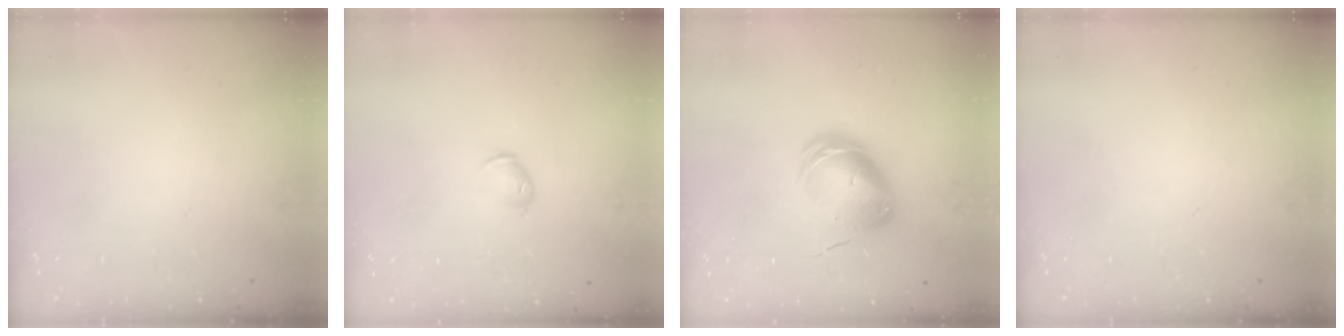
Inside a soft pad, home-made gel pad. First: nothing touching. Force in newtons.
{"total": 3.9, "press": 3.8, "slide": 0.7}
{"total": 8.4, "press": 8.3, "slide": 1.4}
{"total": 0.0}